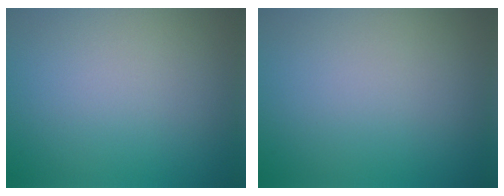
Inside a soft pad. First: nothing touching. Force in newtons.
{"total": 0.0}